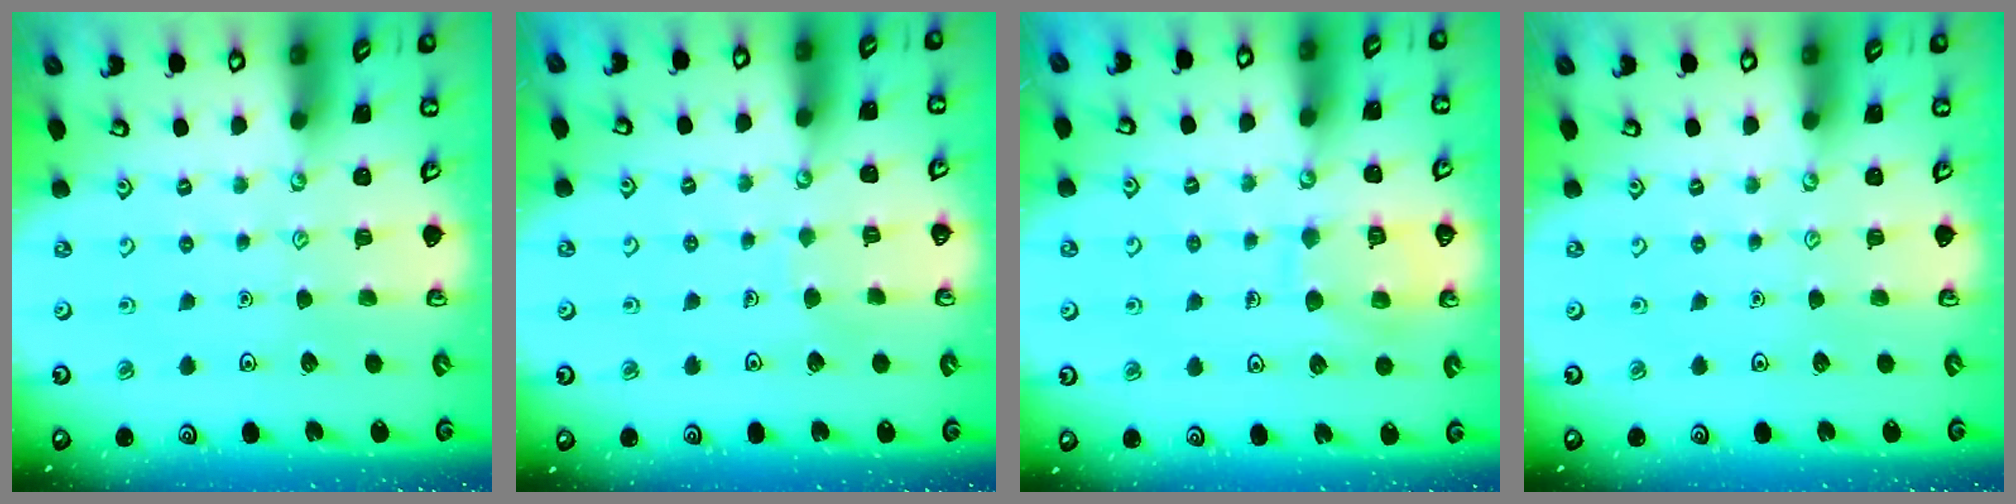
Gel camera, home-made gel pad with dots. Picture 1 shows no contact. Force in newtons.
{"total": 2.2, "press": 2.2, "slide": 0.1}
{"total": 9.9, "press": 9.9, "slide": 0.9}
{"total": 0.0}